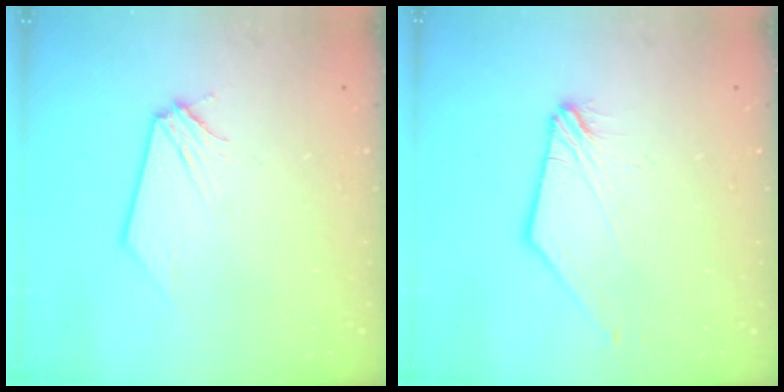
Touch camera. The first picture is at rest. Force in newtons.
{"total": 2.0, "press": 1.9, "slide": 0.4}